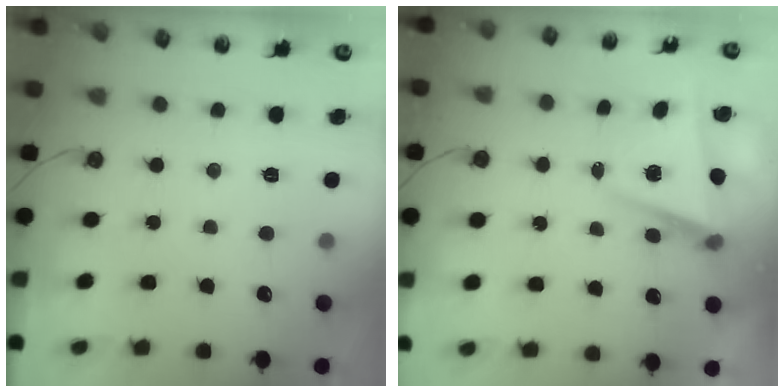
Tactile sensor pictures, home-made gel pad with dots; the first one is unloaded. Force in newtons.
{"total": 4.8, "press": 4.7, "slide": 1.1}